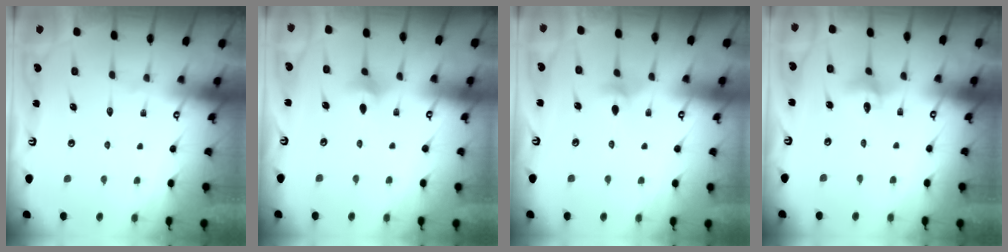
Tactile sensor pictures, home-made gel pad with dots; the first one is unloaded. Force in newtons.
{"total": 3.9, "press": 3.8, "slide": 0.8}
{"total": 4.6, "press": 4.6, "slide": 0.8}
{"total": 4.2, "press": 4.2, "slide": 0.3}